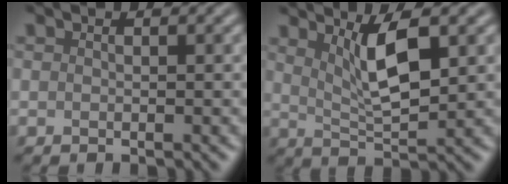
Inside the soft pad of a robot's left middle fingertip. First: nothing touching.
{"total": 4.7, "force": [1.9, 1.1, 4.1], "torque": [-0.077, -0.006, 0.038]}